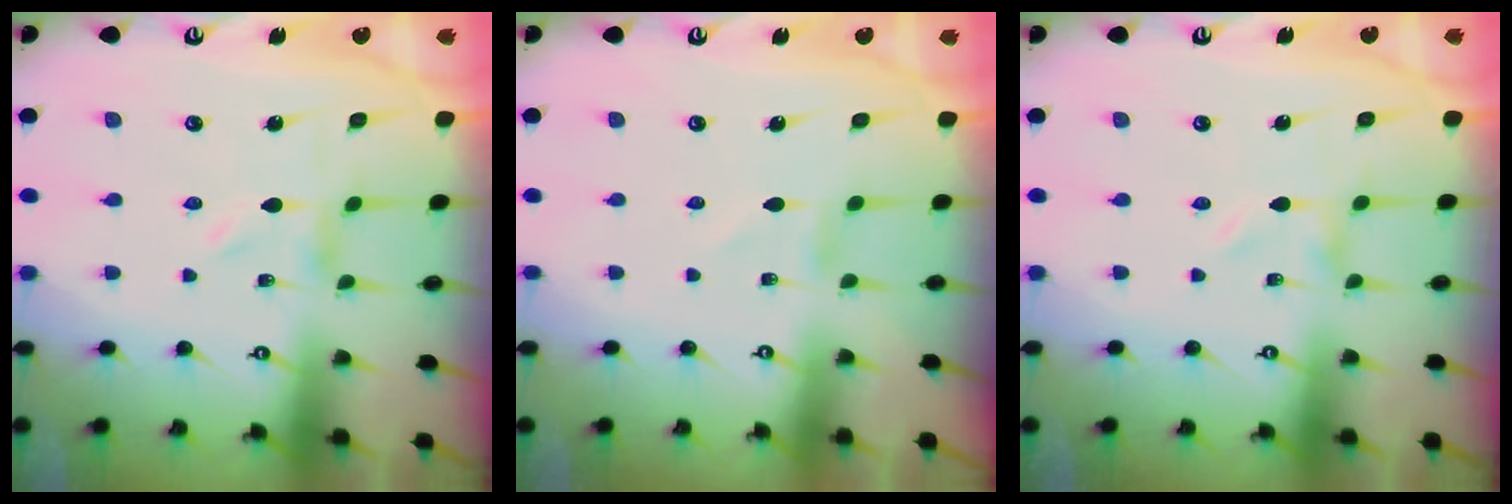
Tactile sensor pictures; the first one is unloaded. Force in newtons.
{"total": 0.8, "press": 0.8, "slide": 0.1}
{"total": 0.0}